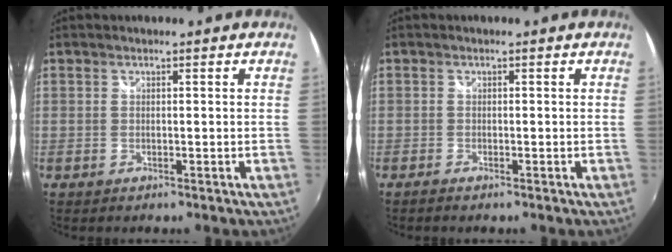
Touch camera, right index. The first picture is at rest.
{"total": 0.9, "force": [-0.8, 0.3, 0.3], "torque": [-0.010, -0.004, -0.018]}